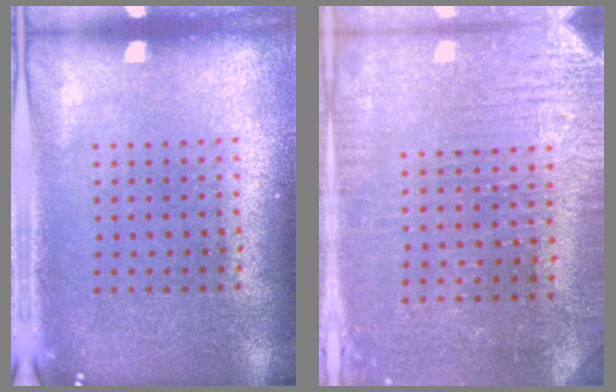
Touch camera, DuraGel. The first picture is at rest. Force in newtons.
{"total": 3.0, "press": 2.9, "slide": 0.7}